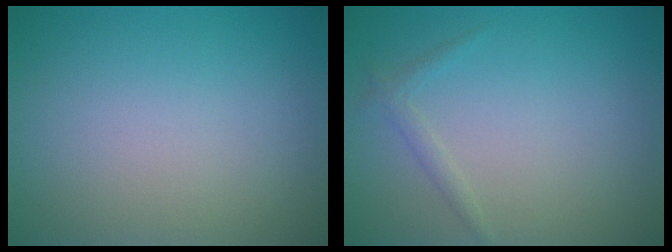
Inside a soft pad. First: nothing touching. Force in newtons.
{"total": 1.1, "press": 1.1, "slide": 0.1}